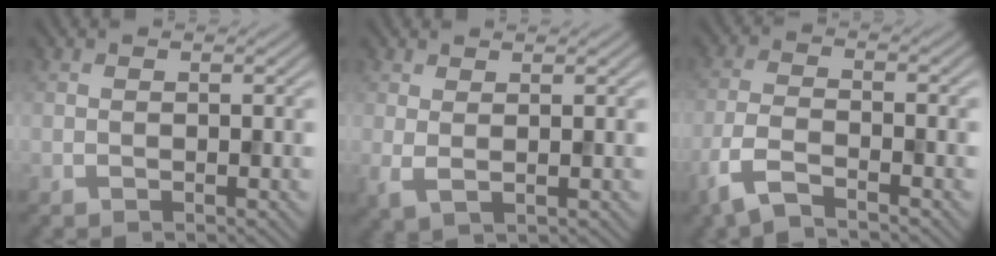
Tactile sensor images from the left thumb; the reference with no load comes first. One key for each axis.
{"total": 2.2, "fx": 0.9, "fy": 0.6, "fz": 1.9, "tx": -0.045, "ty": -0.003, "tz": 0.018}
{"total": 5.6, "fx": -3.9, "fy": 1.5, "fz": 3.7, "tx": -0.089, "ty": -0.010, "tz": -0.092}